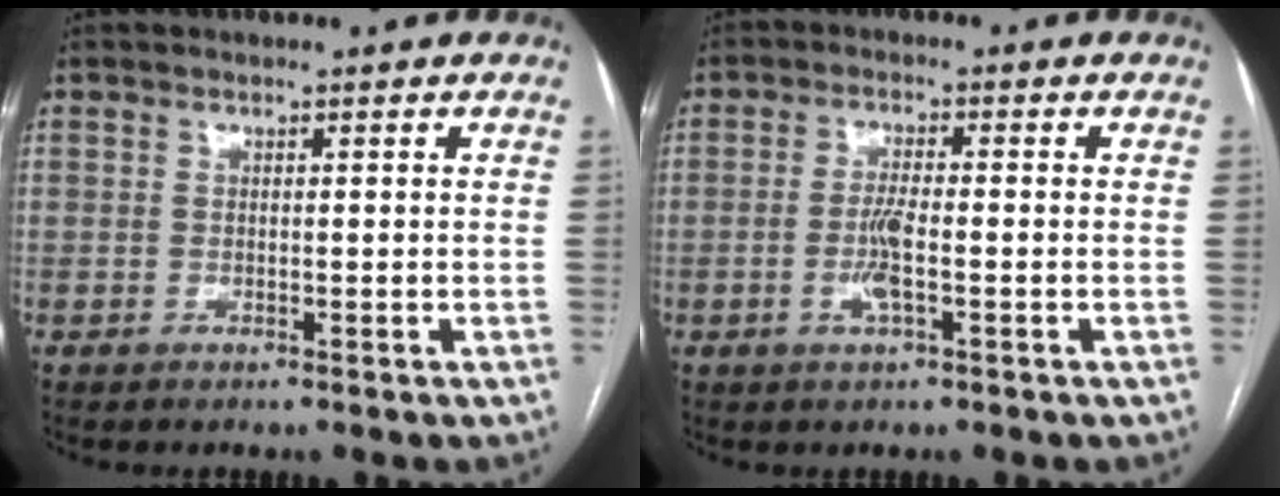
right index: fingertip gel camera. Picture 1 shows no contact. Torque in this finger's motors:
{"motor_torque": [0.79, -0.14, 0.40, 0.10]}